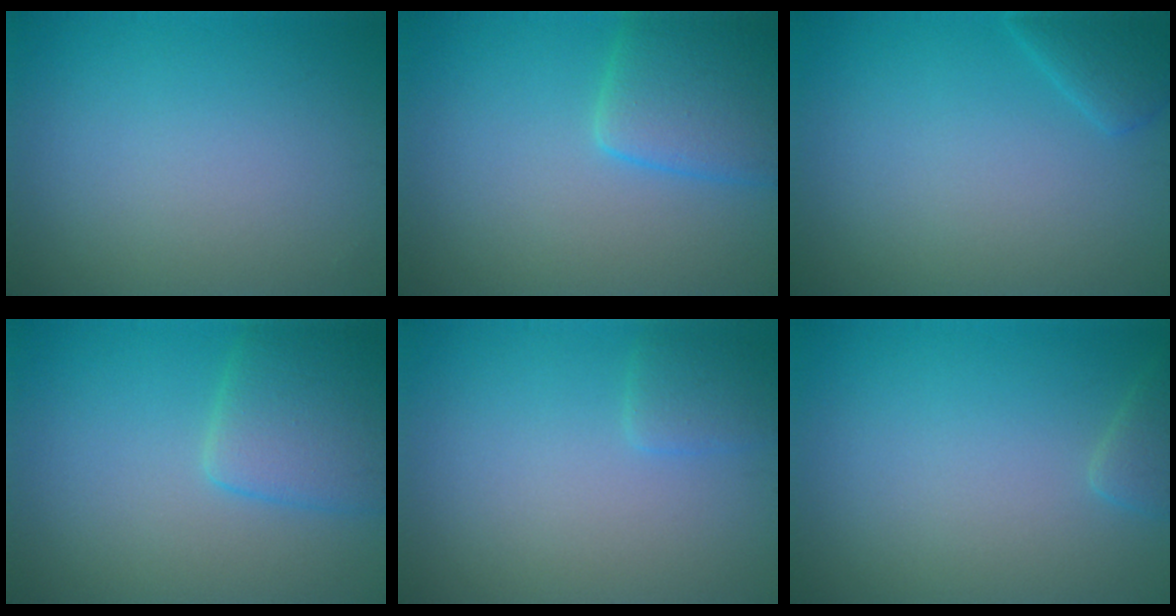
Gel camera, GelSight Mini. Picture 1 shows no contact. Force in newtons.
{"total": 5.4, "press": 5.4, "slide": 0.4}
{"total": 2.0, "press": 2.0, "slide": 0.1}
{"total": 4.7, "press": 4.7, "slide": 0.3}
{"total": 1.6, "press": 1.6, "slide": 0.1}
{"total": 1.5, "press": 1.5, "slide": 0.1}